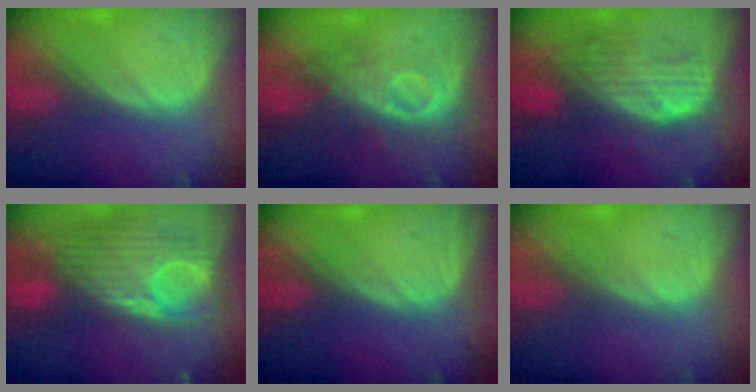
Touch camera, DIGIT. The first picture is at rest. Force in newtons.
{"total": 9.1, "press": 8.3, "slide": 3.7}
{"total": 9.2, "press": 8.4, "slide": 3.7}
{"total": 12.7, "press": 10.7, "slide": 6.9}
{"total": 0.0}
{"total": 0.0}